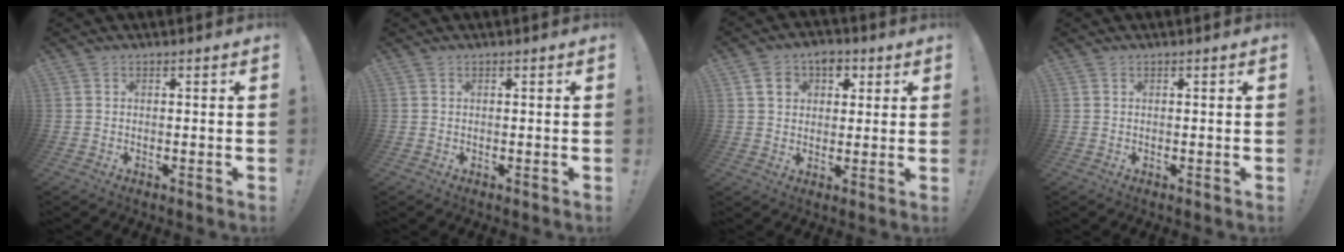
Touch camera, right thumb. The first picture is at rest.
{"total": 0.0}
{"total": 7.8, "force": [3.1, 6.4, 3.1], "torque": [-0.046, -0.004, 0.059]}
{"total": 0.0}